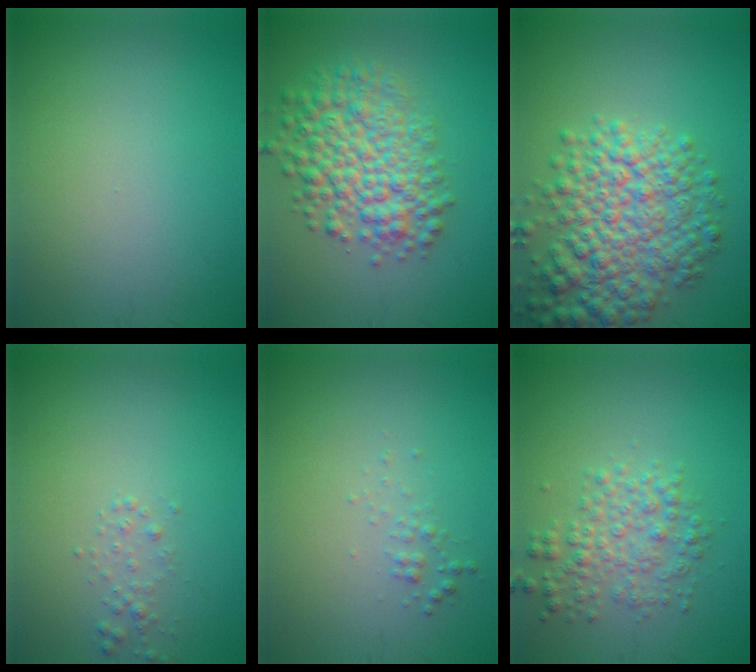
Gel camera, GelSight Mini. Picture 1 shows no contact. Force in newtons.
{"total": 7.2, "press": 7.2, "slide": 0.2}
{"total": 8.3, "press": 8.3, "slide": 0.3}
{"total": 0.9, "press": 0.9, "slide": 0.0}
{"total": 0.9, "press": 0.9, "slide": 0.0}
{"total": 3.3, "press": 3.3, "slide": 0.1}